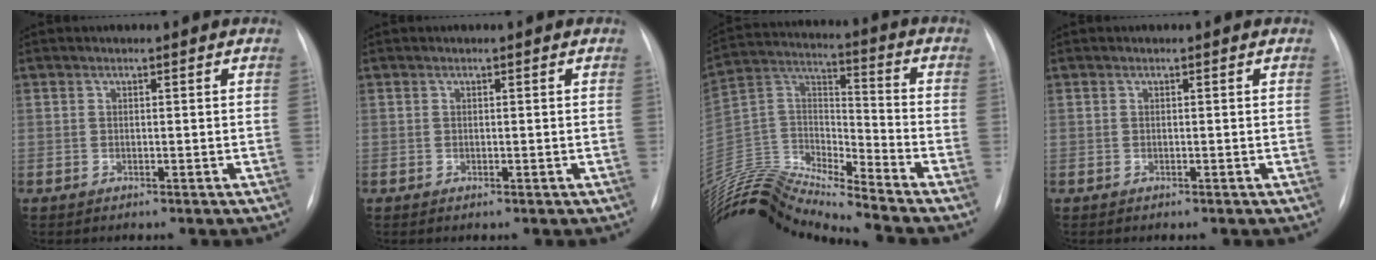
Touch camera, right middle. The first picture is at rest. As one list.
[{"total": 0.0}, {"total": 17.7, "force": [-17.0, -0.1, 4.8], "torque": [-0.090, 0.052, -0.315]}, {"total": 0.0}]